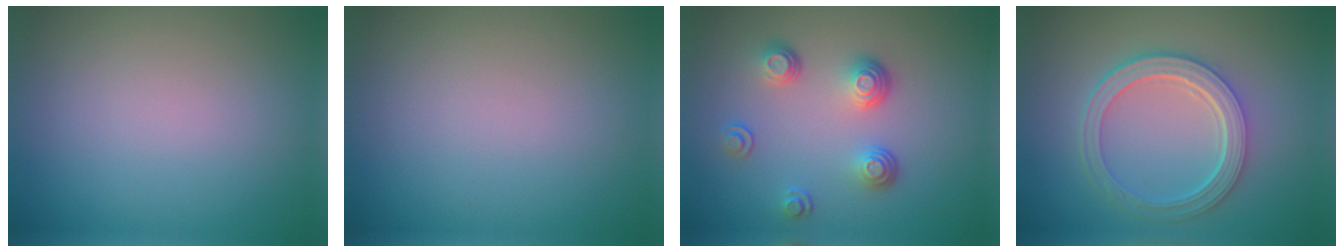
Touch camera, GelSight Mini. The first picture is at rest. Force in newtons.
{"total": 0.0}
{"total": 3.5, "press": 2.7, "slide": 2.3}
{"total": 4.9, "press": 3.8, "slide": 3.0}